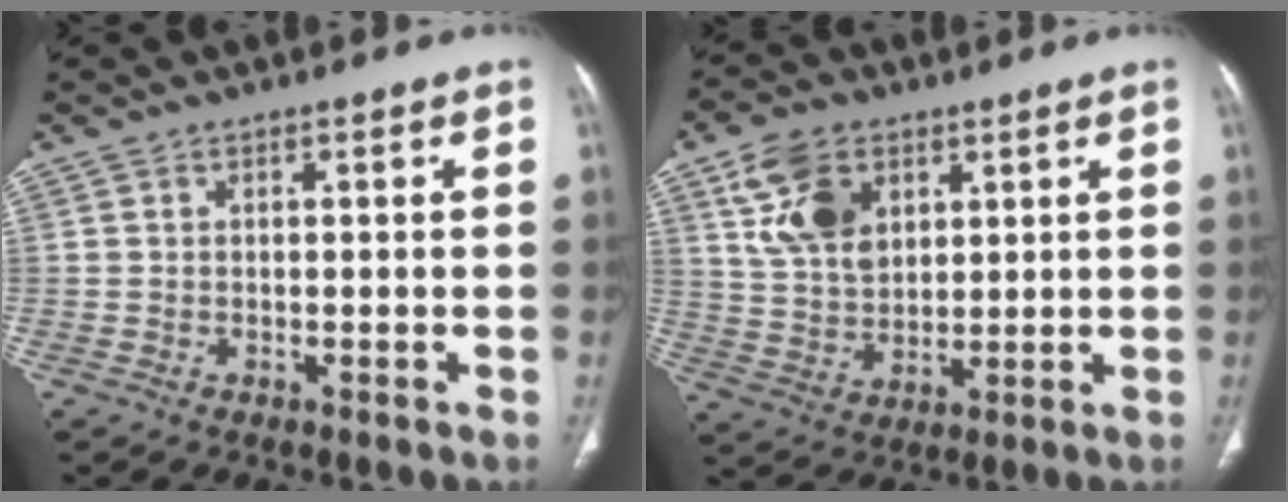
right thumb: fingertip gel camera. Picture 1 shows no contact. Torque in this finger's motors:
{"motor_torque": [0.07, 1.64, 0.74, 0.77, 0.16]}